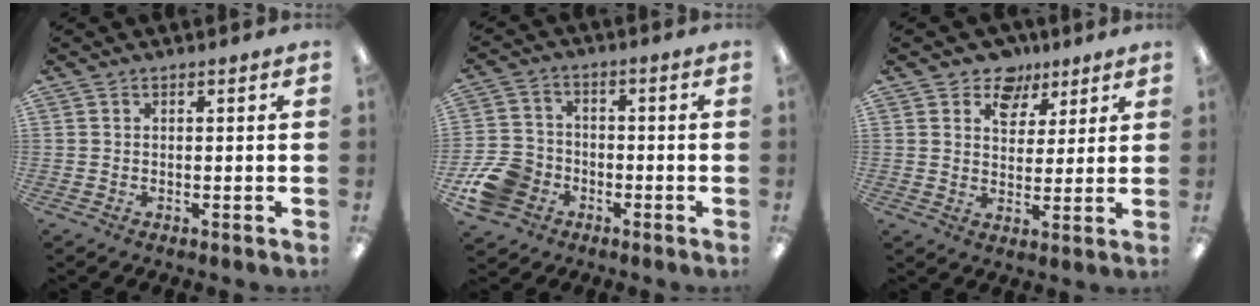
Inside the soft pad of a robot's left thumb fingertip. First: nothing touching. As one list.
[{"total": 10.1, "force": [-4.7, 7.9, 4.3], "torque": [-0.090, 0.036, -0.084]}, {"total": 7.9, "force": [5.5, 5.3, 2.0], "torque": [-0.027, -0.032, 0.098]}]